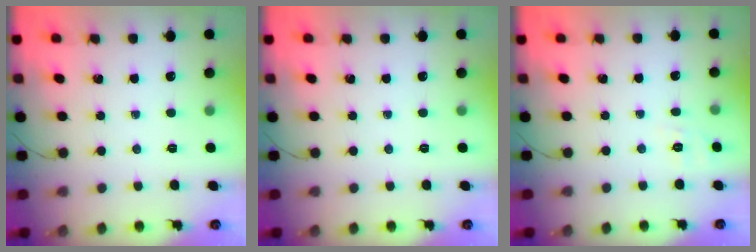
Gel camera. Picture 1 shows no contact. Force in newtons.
{"total": 0.0}
{"total": 3.3, "press": 2.8, "slide": 1.8}